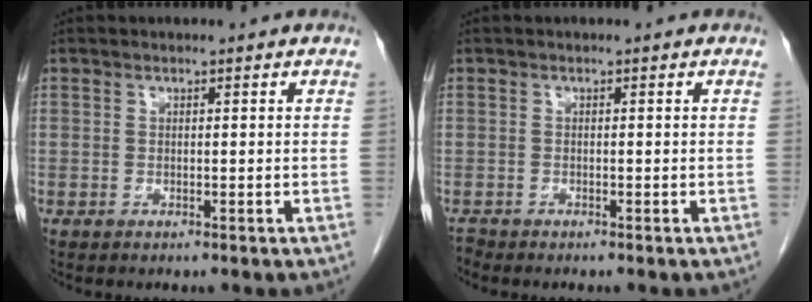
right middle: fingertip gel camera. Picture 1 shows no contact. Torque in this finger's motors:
{"motor_torque": [-0.19, 0.03, -0.03, -0.01]}